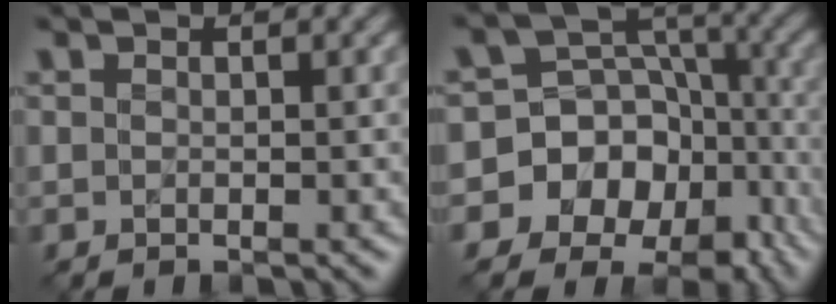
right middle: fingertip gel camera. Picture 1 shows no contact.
{"total": 13.4, "force": [-7.2, 10.8, 3.3], "torque": [-0.058, -0.015, -0.125]}